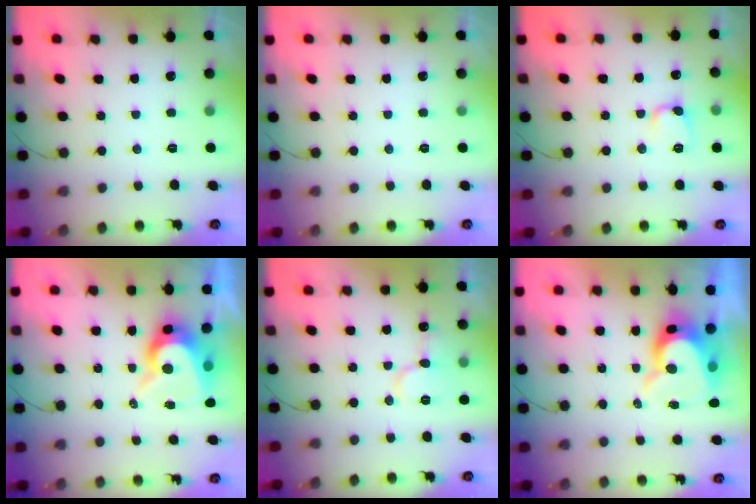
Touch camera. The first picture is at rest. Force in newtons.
{"total": 0.0}
{"total": 5.3, "press": 5.2, "slide": 0.6}
{"total": 9.2, "press": 9.2, "slide": 0.9}
{"total": 10.4, "press": 10.3, "slide": 1.4}
{"total": 9.6, "press": 9.6, "slide": 0.8}